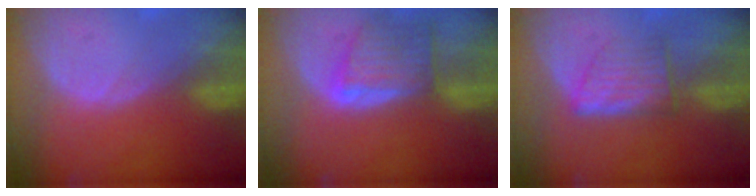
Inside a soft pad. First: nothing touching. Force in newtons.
{"total": 8.0, "press": 7.2, "slide": 3.4}
{"total": 5.7, "press": 5.6, "slide": 1.0}